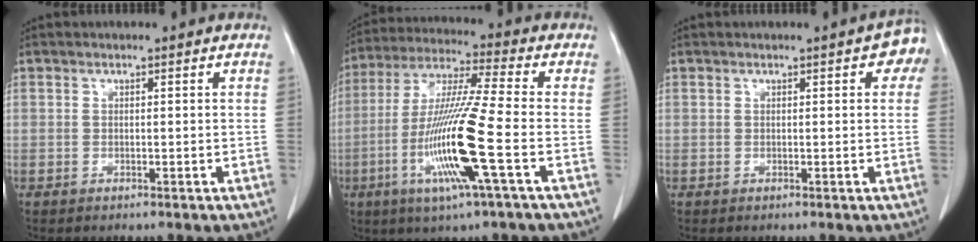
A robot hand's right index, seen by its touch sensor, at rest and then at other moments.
{"total": 15.3, "force": [-4.7, -0.7, 14.6], "torque": [-0.303, -0.018, -0.097]}
{"total": 3.4, "force": [1.4, 1.3, 2.9], "torque": [-0.028, 0.009, 0.010]}